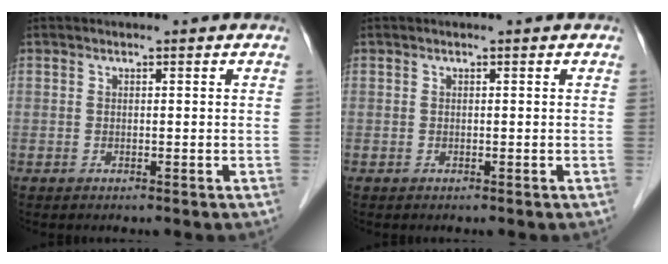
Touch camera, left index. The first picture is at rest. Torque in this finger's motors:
{"motor_torque": [-0.02, 0.00, 0.01, 0.00]}